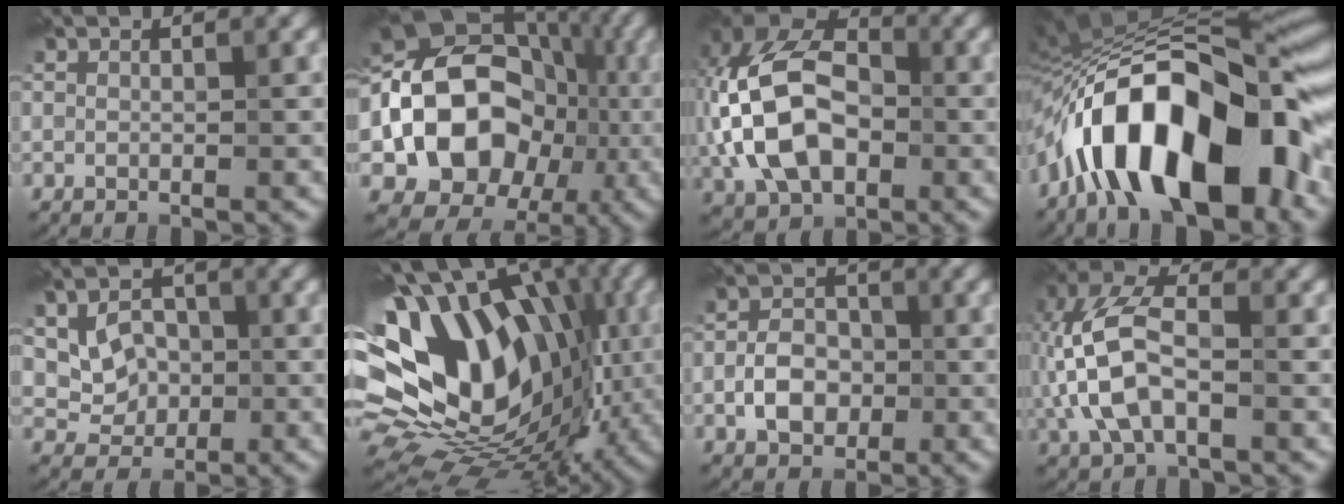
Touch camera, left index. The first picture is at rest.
{"total": 13.6, "force": [-2.2, 10.6, 8.2], "torque": [-0.133, 0.007, -0.050]}
{"total": 12.3, "force": [-0.7, 8.1, 9.2], "torque": [-0.208, 0.011, -0.023]}
{"total": 15.7, "force": [-6.6, 6.1, 12.9], "torque": [-0.179, 0.027, -0.109]}
{"total": 3.8, "force": [0.2, 2.9, 2.4], "torque": [-0.044, 0.002, 0.009]}
{"total": 17.6, "force": [2.7, 11.9, 12.6], "torque": [-0.235, 0.020, 0.053]}
{"total": 3.8, "force": [-1.2, 2.6, 2.5], "torque": [-0.041, 0.010, -0.023]}
{"total": 8.5, "force": [-0.3, 4.6, 7.1], "torque": [-0.168, 0.022, -0.015]}